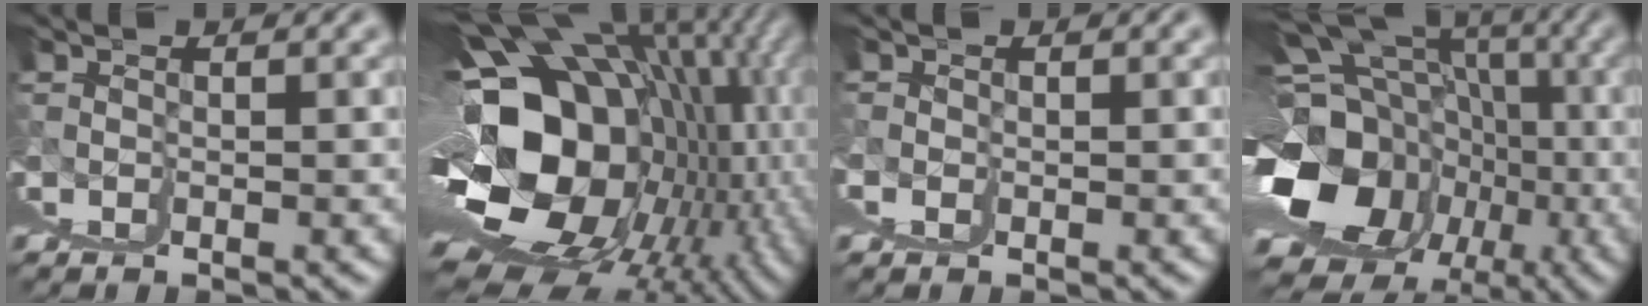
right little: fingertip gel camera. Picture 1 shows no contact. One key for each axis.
{"total": 21.6, "fx": 1.6, "fy": 9.9, "fz": 19.1, "tx": -0.220, "ty": -0.005, "tz": 0.051}
{"total": 1.2, "fx": 0.9, "fy": 0.8, "fz": -0.1, "tx": 0.001, "ty": -0.001, "tz": 0.015}
{"total": 14.7, "fx": -1.1, "fy": 7.6, "fz": 12.6, "tx": -0.172, "ty": -0.036, "tz": 0.019}